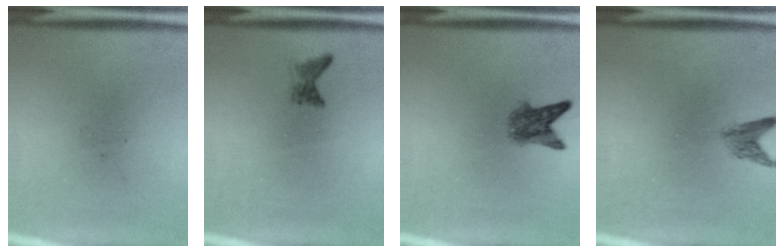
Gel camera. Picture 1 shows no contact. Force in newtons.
{"total": 1.2}
{"total": 3.9}
{"total": 2.0}